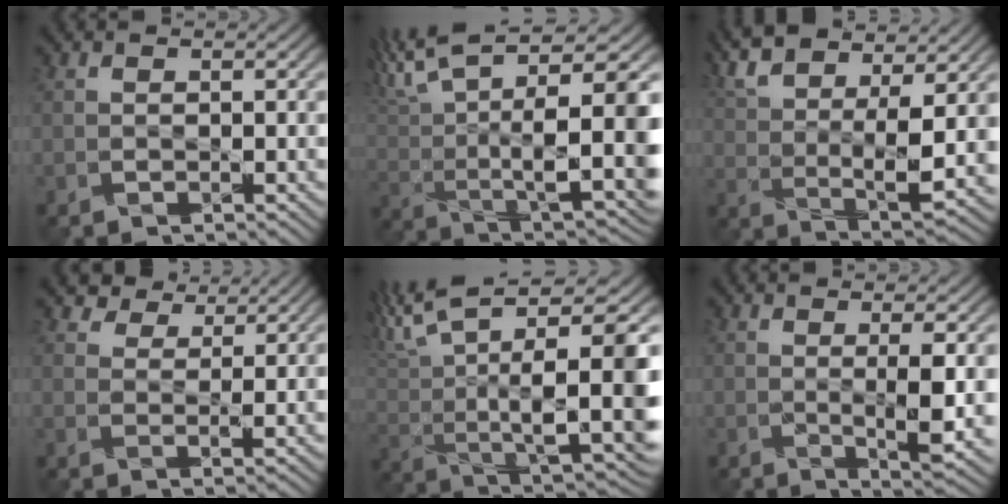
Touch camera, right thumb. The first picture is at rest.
{"total": 13.6, "force": [3.1, 5.1, 12.2], "torque": [-0.241, 0.021, 0.066]}
{"total": 11.6, "force": [6.4, 2.9, 9.1], "torque": [-0.212, 0.014, 0.129]}
{"total": 4.6, "force": [4.2, 1.5, 1.2], "torque": [-0.026, 0.008, 0.072]}
{"total": 13.9, "force": [1.8, 5.6, 12.6], "torque": [-0.242, 0.008, 0.047]}
{"total": 5.0, "force": [0.2, 0.4, 5.0], "torque": [-0.084, -0.001, 0.009]}